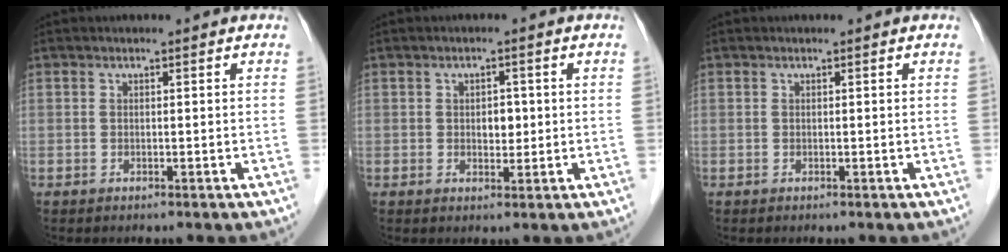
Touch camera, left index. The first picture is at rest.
{"total": 2.4, "force": [0.1, 1.6, 1.8], "torque": [-0.026, 0.002, 0.005]}
{"total": 0.0}